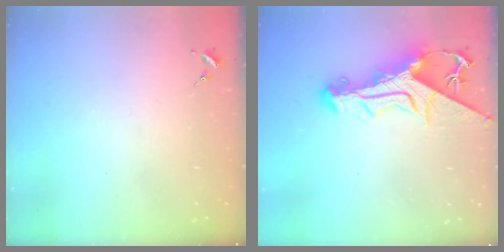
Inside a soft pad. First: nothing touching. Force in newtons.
{"total": 16.2, "press": 16.1, "slide": 1.6}